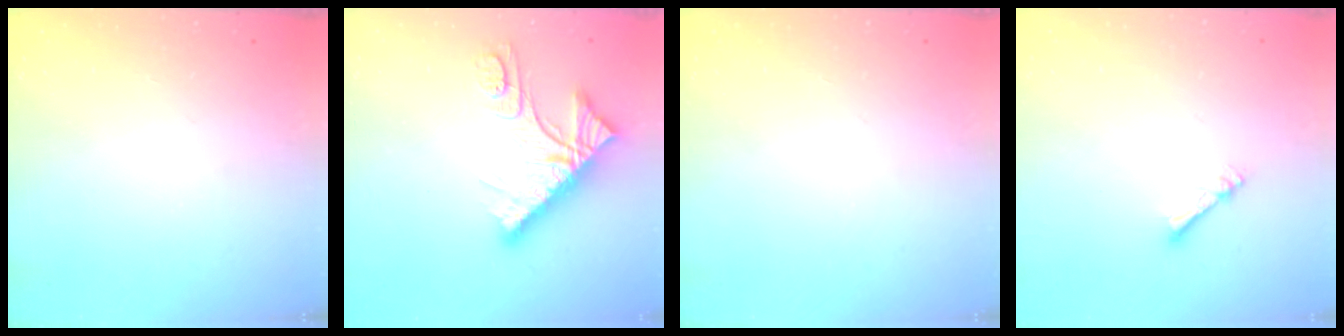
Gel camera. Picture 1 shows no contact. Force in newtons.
{"total": 14.0, "press": 13.9, "slide": 1.3}
{"total": 0.0}
{"total": 2.3, "press": 2.2, "slide": 0.4}